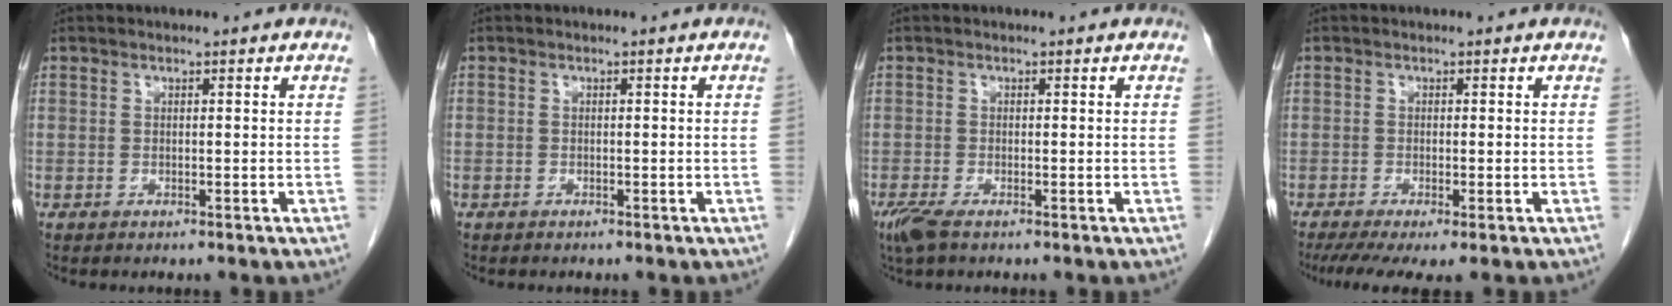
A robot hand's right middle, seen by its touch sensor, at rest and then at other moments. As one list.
[{"total": 0.0}, {"total": 2.8, "force": [-1.8, 0.7, 2.0], "torque": [-0.049, -0.010, -0.034]}, {"total": 5.7, "force": [-3.7, 0.9, 4.3], "torque": [-0.066, -0.016, -0.065]}]